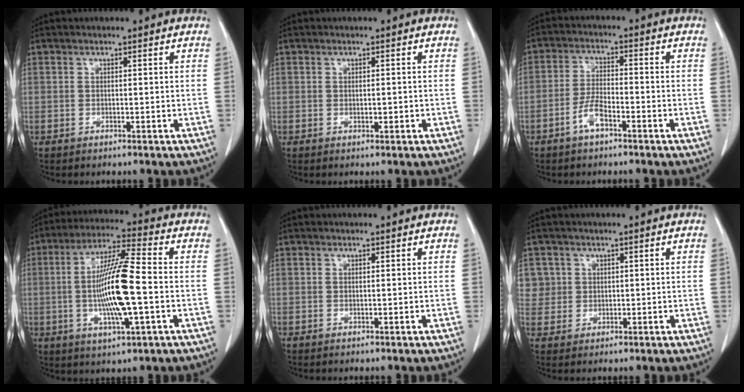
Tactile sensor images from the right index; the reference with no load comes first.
{"total": 0.8, "force": [-0.1, 0.3, 0.8], "torque": [-0.014, -0.001, -0.001]}
{"total": 4.3, "force": [-2.6, 1.1, 3.2], "torque": [-0.068, 0.005, -0.052]}
{"total": 13.6, "force": [-1.6, 1.2, 13.5], "torque": [-0.257, -0.003, -0.031]}
{"total": 0.0}
{"total": 4.0, "force": [1.4, 3.7, -0.2], "torque": [0.022, 0.007, 0.027]}